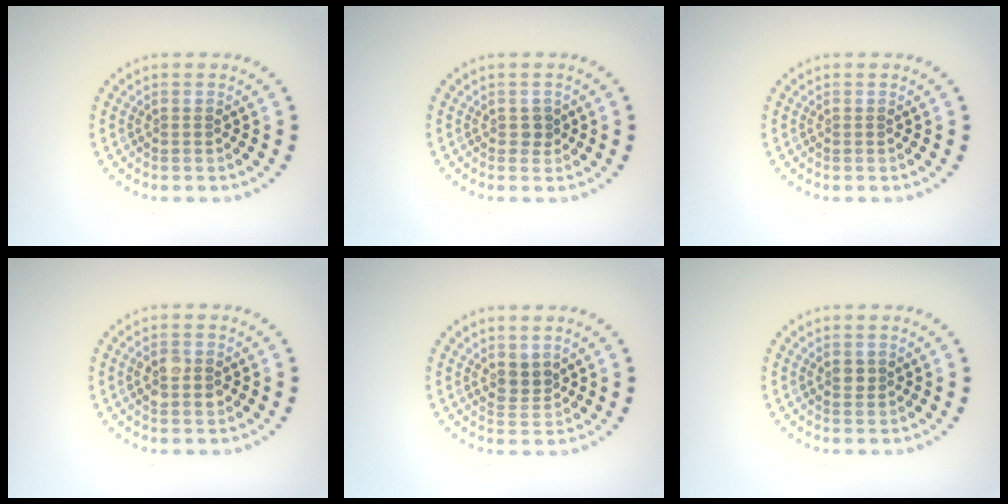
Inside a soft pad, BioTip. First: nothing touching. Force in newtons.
{"total": 0.9, "press": 0.8, "slide": 0.4}
{"total": 0.0}
{"total": 2.8, "press": 2.8, "slide": 0.1}
{"total": 1.9, "press": 1.5, "slide": 1.2}
{"total": 1.1, "press": 1.0, "slide": 0.4}